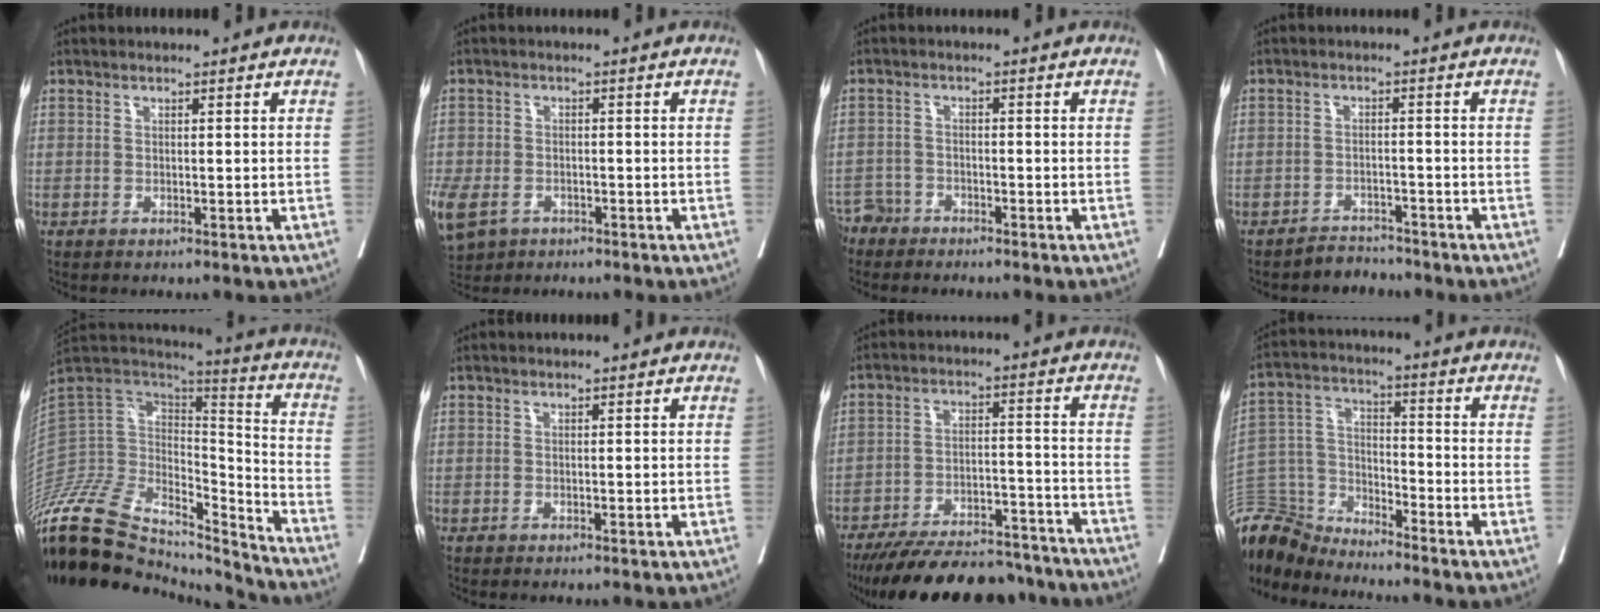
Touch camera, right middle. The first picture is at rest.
{"total": 14.0, "force": [-6.9, 10.0, 6.9], "torque": [-0.213, -0.016, -0.106]}
{"total": 3.6, "force": [-3.4, 1.4, -0.3], "torque": [0.005, -0.002, -0.066]}
{"total": 2.7, "force": [-2.4, 0.8, -0.8], "torque": [0.013, -0.003, -0.039]}
{"total": 35.3, "force": [-29.8, 11.7, 14.8], "torque": [-0.362, -0.025, -0.479]}
{"total": 0.0}
{"total": 20.5, "force": [-18.2, 5.5, 7.9], "torque": [-0.127, -0.001, -0.262]}
{"total": 11.6, "force": [-11.5, 1.6, 0.5], "torque": [-0.013, 0.026, -0.229]}